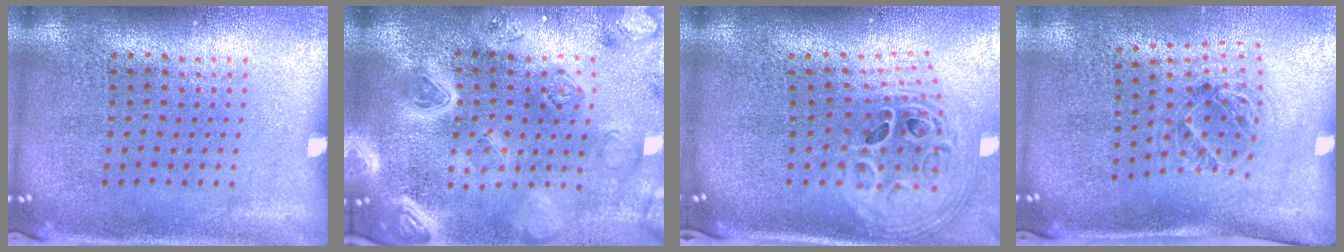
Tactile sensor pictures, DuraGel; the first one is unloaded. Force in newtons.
{"total": 4.5, "press": 4.0, "slide": 2.2}
{"total": 2.9, "press": 2.0, "slide": 2.0}
{"total": 1.1, "press": 1.1, "slide": 0.4}